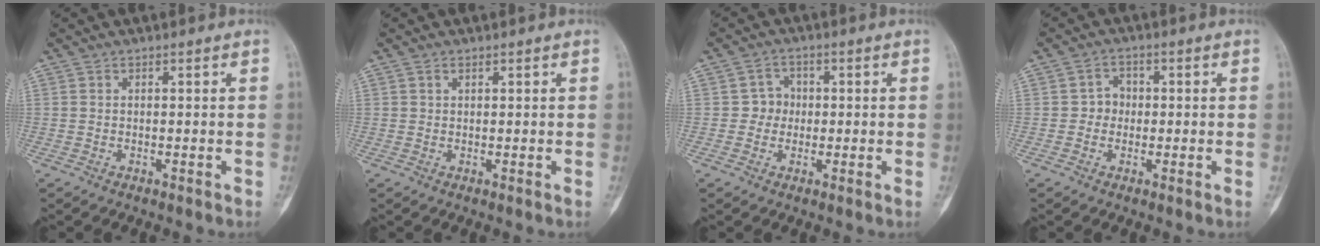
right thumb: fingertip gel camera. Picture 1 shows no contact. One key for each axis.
{"total": 0.7, "fx": 0.4, "fy": 0.4, "fz": 0.3, "tx": -0.005, "ty": -0.001, "tz": 0.007}
{"total": 3.4, "fx": -0.1, "fy": 3.3, "fz": 1.0, "tx": 0.010, "ty": 0.011, "tz": -0.010}
{"total": 3.0, "fx": -0.2, "fy": 2.7, "fz": 1.3, "tx": 0.000, "ty": 0.009, "tz": -0.014}